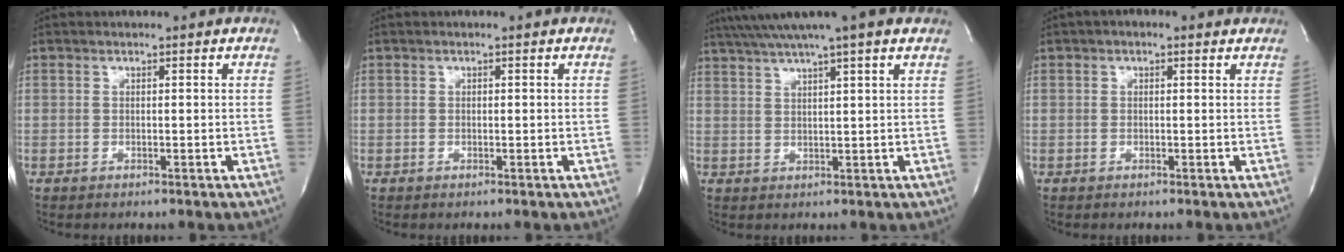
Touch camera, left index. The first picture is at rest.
{"total": 0.0}
{"total": 9.9, "force": [7.6, -0.4, 6.4], "torque": [-0.116, 0.029, 0.107]}
{"total": 1.3, "force": [0.1, 0.9, 0.9], "torque": [-0.018, 0.011, -0.002]}